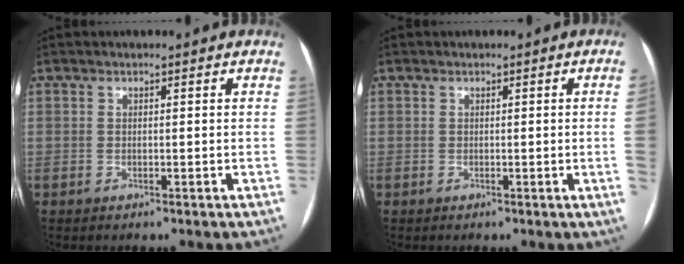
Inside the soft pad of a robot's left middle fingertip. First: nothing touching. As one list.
[{"total": 2.0, "force": [-0.2, -0.8, 1.8], "torque": [-0.023, -0.001, -0.002]}]